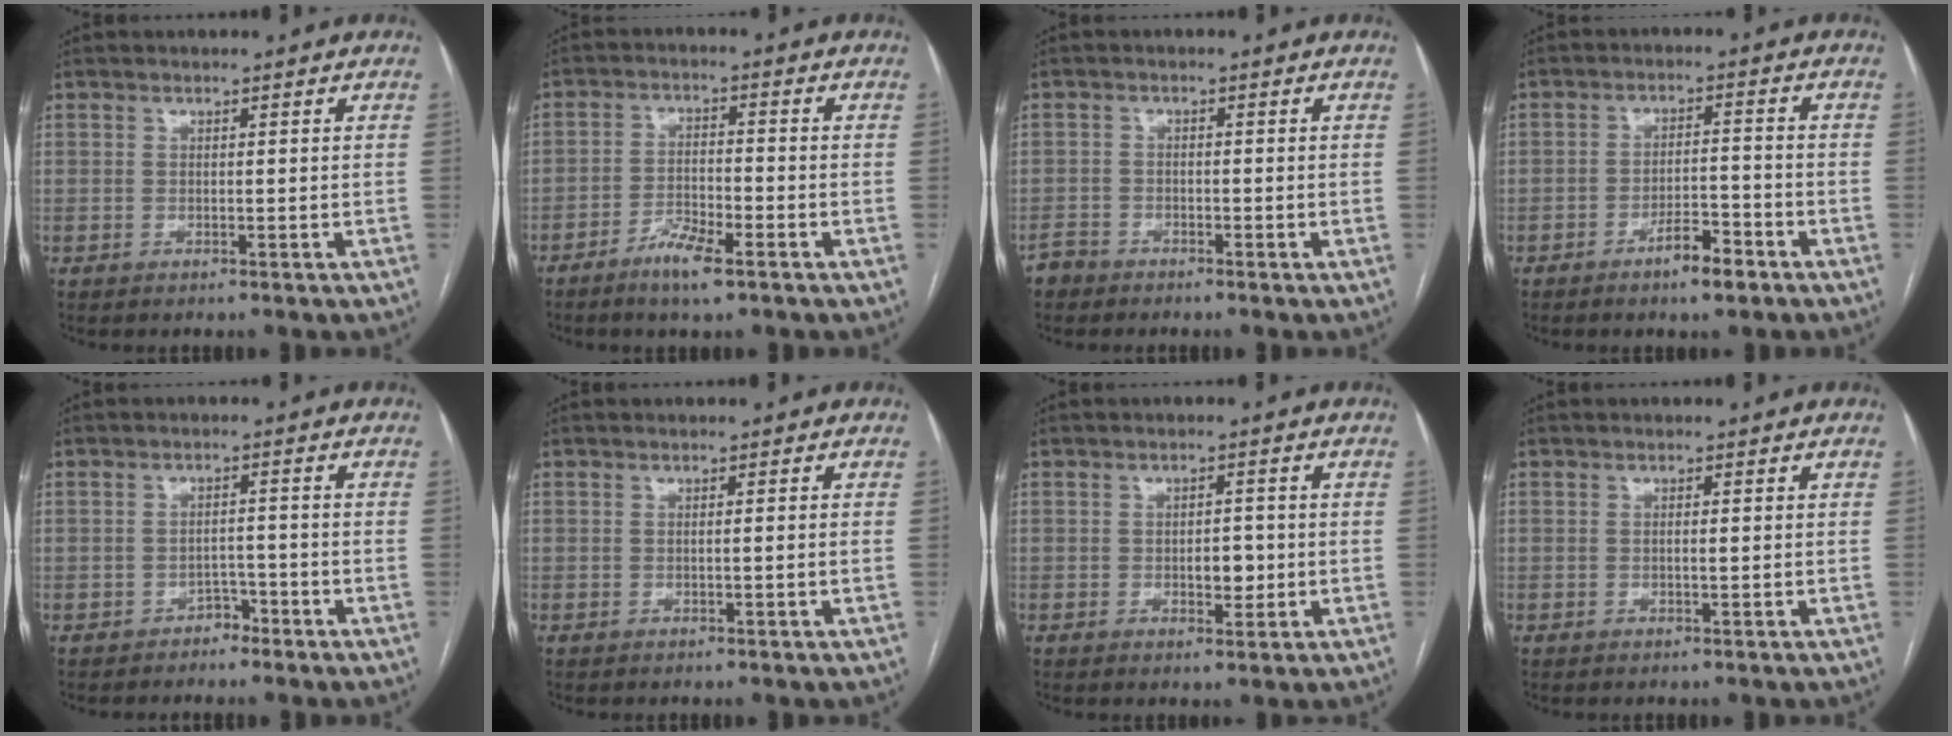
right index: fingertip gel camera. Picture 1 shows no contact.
{"total": 5.5, "force": [-3.7, 1.2, 3.9], "torque": [-0.076, -0.002, -0.066]}
{"total": 2.4, "force": [-1.9, 1.5, -0.5], "torque": [0.008, 0.005, -0.042]}
{"total": 5.1, "force": [-3.4, 1.4, 3.6], "torque": [-0.058, 0.003, -0.055]}
{"total": 2.3, "force": [-1.7, 1.5, 0.3], "torque": [-0.004, 0.008, -0.029]}
{"total": 0.7, "force": [-0.1, -0.2, 0.7], "torque": [-0.009, 0.000, 0.000]}
{"total": 3.3, "force": [-0.5, 1.7, 2.7], "torque": [-0.035, 0.003, -0.003]}
{"total": 0.9, "force": [-0.1, 0.1, 0.9], "torque": [-0.015, 0.000, 0.000]}